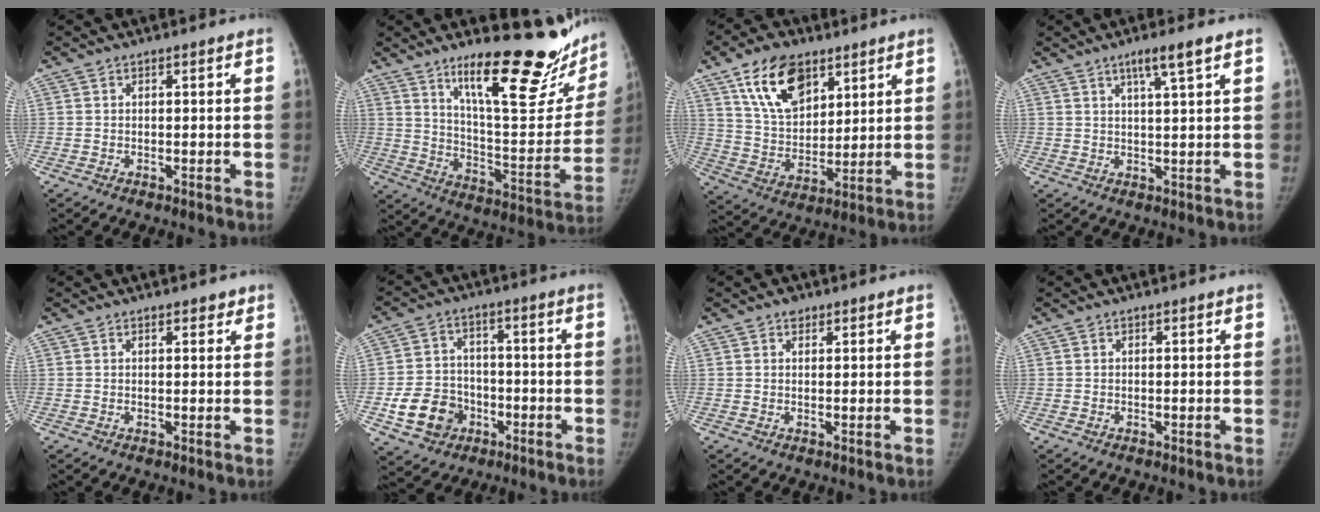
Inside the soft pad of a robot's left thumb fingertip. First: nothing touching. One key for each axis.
{"total": 25.8, "fx": 17.9, "fy": 7.0, "fz": 17.1, "tx": -0.197, "ty": -0.114, "tz": 0.271}
{"total": 14.8, "fx": 8.4, "fy": 8.6, "fz": 8.7, "tx": -0.121, "ty": -0.038, "tz": 0.158}
{"total": 4.9, "fx": 2.9, "fy": 0.1, "fz": 4.0, "tx": -0.071, "ty": -0.011, "tz": 0.051}
{"total": 1.5, "fx": 1.2, "fy": 0.8, "fz": 0.7, "tx": 0.003, "ty": -0.006, "tz": 0.011}
{"total": 10.4, "fx": -3.8, "fy": 8.7, "fz": 4.3, "tx": -0.055, "ty": 0.024, "tz": -0.059}
{"total": 1.6, "fx": 1.1, "fy": 1.0, "fz": 0.5, "tx": 0.001, "ty": -0.005, "tz": 0.013}
{"total": 0.0}